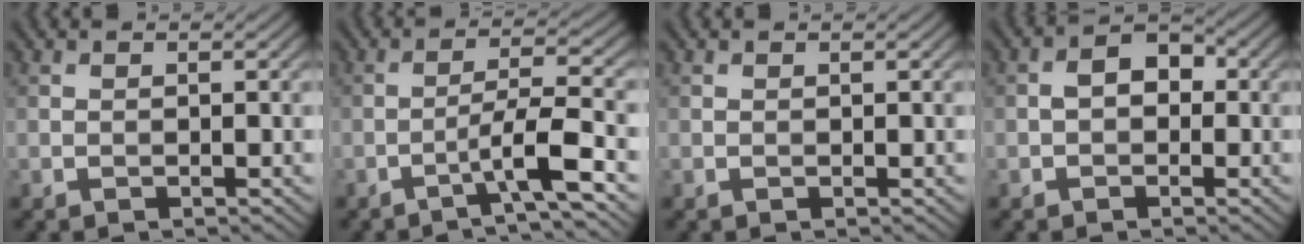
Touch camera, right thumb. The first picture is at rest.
{"total": 6.3, "force": [-3.2, 0.5, 5.4], "torque": [-0.088, 0.018, -0.072]}
{"total": 0.0}
{"total": 3.3, "force": [-0.4, 2.4, 2.2], "torque": [-0.038, 0.006, -0.014]}